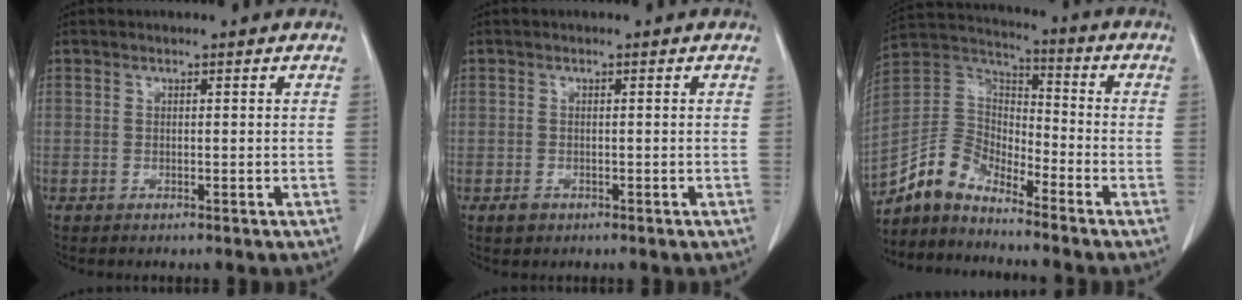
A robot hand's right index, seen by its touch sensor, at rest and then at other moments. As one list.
[{"total": 1.5, "force": [-0.9, 1.1, 0.6], "torque": [-0.010, 0.002, -0.011]}, {"total": 9.1, "force": [-8.1, 3.1, 2.6], "torque": [-0.066, 0.035, -0.168]}]